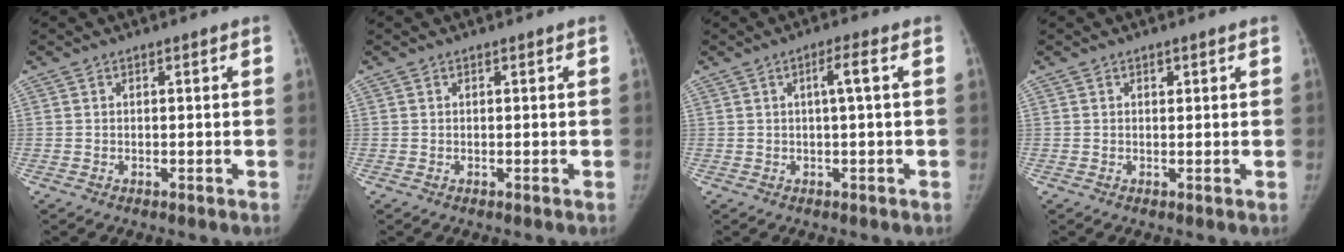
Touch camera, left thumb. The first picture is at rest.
{"total": 0.0}
{"total": 2.9, "force": [0.4, -0.3, 2.9], "torque": [-0.059, 0.010, 0.010]}
{"total": 0.9, "force": [0.5, 0.5, 0.5], "torque": [-0.002, -0.003, 0.009]}